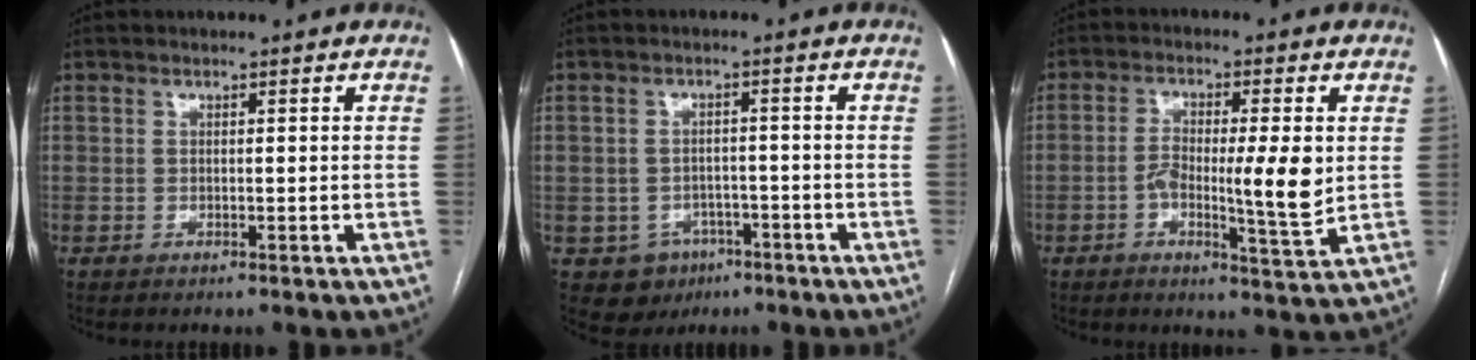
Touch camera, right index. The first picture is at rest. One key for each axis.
{"total": 5.9, "fx": -2.8, "fy": 5.0, "fz": 1.0, "tx": -0.008, "ty": 0.010, "tz": -0.031}
{"total": 8.9, "fx": -0.4, "fy": 1.5, "fz": 8.8, "tx": -0.146, "ty": -0.001, "tz": -0.008}